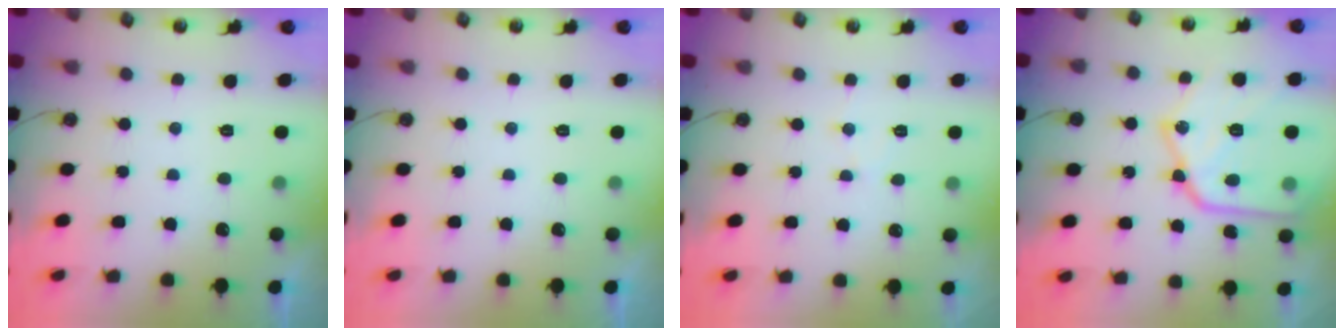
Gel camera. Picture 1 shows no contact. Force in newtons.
{"total": 0.0}
{"total": 5.3, "press": 5.2, "slide": 0.7}
{"total": 23.6, "press": 23.5, "slide": 2.3}